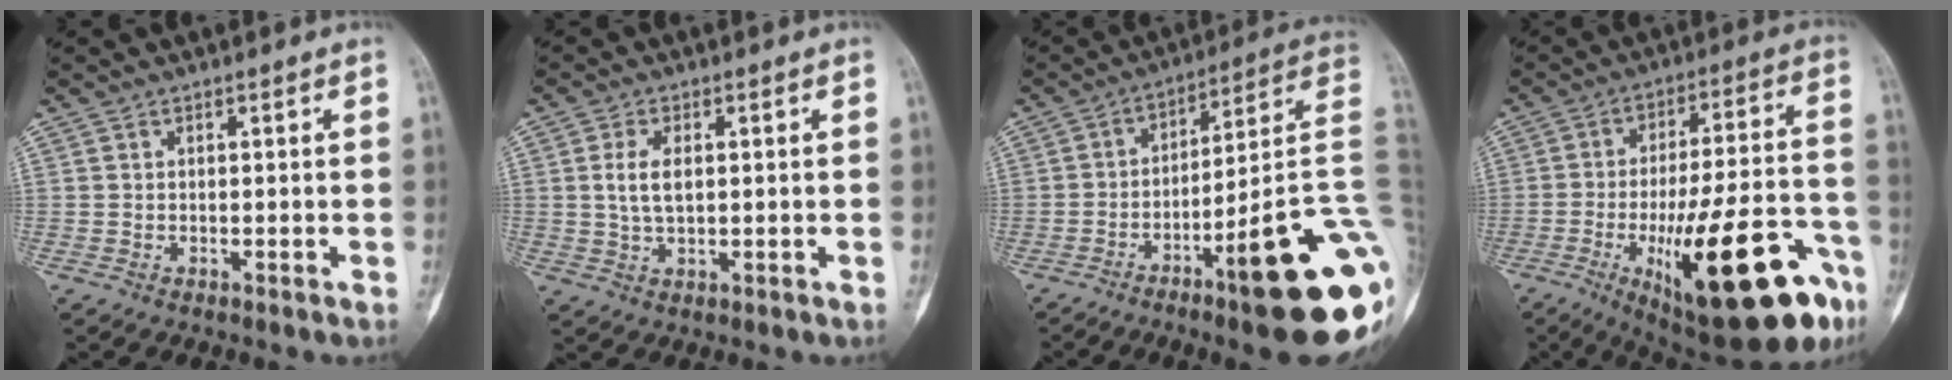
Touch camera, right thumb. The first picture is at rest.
{"total": 4.5, "force": [0.9, 2.2, 3.8], "torque": [-0.082, -0.001, 0.016]}
{"total": 24.1, "force": [-8.8, 3.6, 22.1], "torque": [-0.229, 0.050, -0.122]}
{"total": 28.0, "force": [-12.0, 8.7, 23.8], "torque": [-0.312, 0.046, -0.161]}